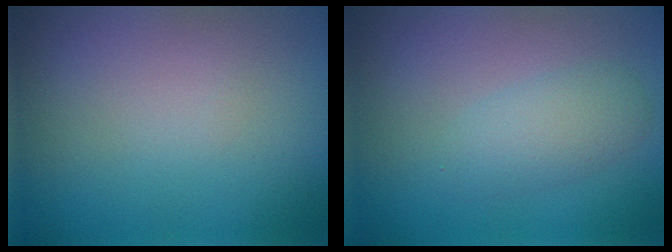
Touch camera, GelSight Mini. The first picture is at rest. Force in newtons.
{"total": 2.5, "press": 2.5, "slide": 0.0}